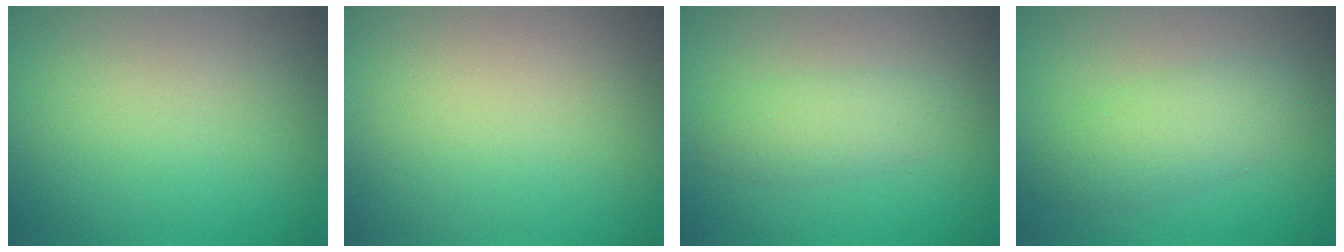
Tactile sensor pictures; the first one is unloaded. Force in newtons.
{"total": 0.0}
{"total": 2.2, "press": 2.2, "slide": 0.2}
{"total": 3.2, "press": 3.2, "slide": 0.1}